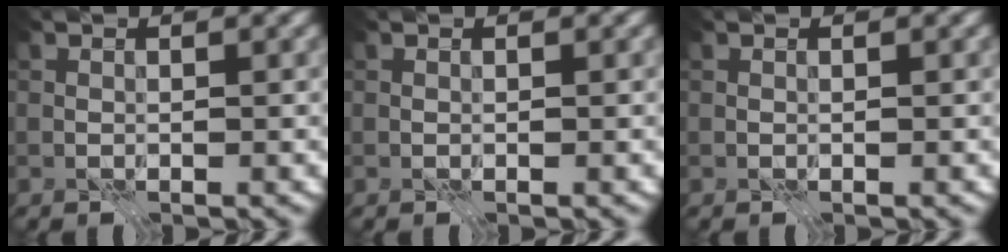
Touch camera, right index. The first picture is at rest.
{"total": 0.0}
{"total": 0.0}